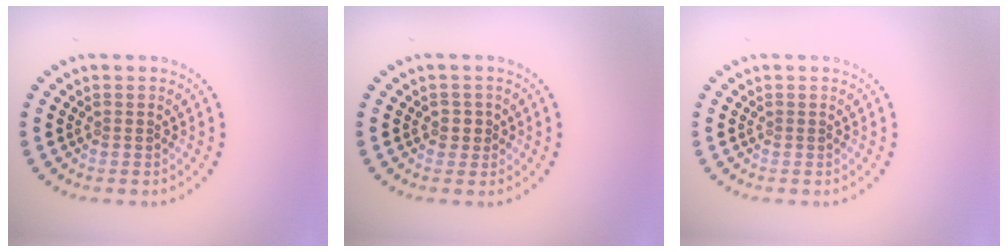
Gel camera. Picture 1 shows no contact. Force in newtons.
{"total": 1.1, "press": 1.0, "slide": 0.5}
{"total": 0.0}